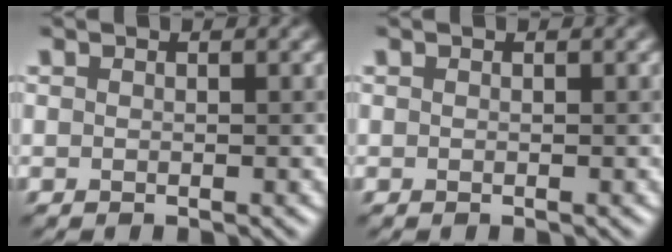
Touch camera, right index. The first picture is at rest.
{"total": 0.0}